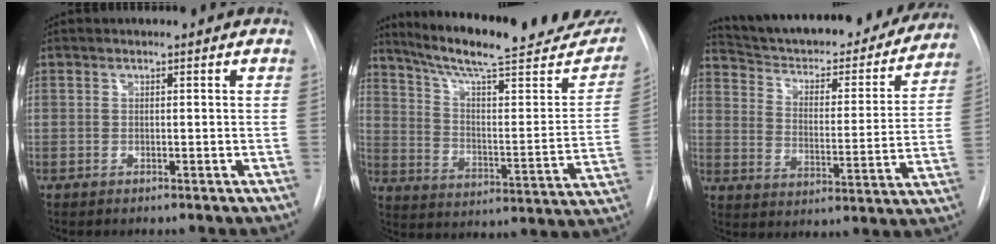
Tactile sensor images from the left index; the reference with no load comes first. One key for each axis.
{"total": 26.6, "fx": 22.5, "fy": 4.9, "fz": 13.3, "tx": -0.201, "ty": -0.049, "tz": 0.301}
{"total": 26.3, "fx": 23.7, "fy": 6.0, "fz": 9.7, "tx": -0.153, "ty": -0.040, "tz": 0.313}